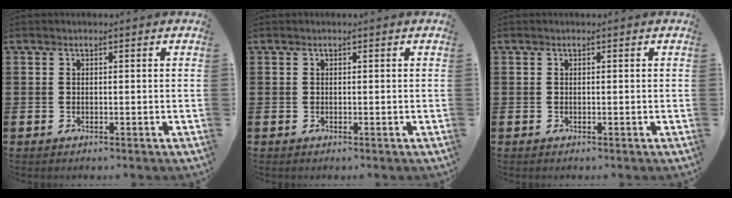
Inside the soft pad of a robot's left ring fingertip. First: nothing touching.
{"total": 0.0}
{"total": 0.0}